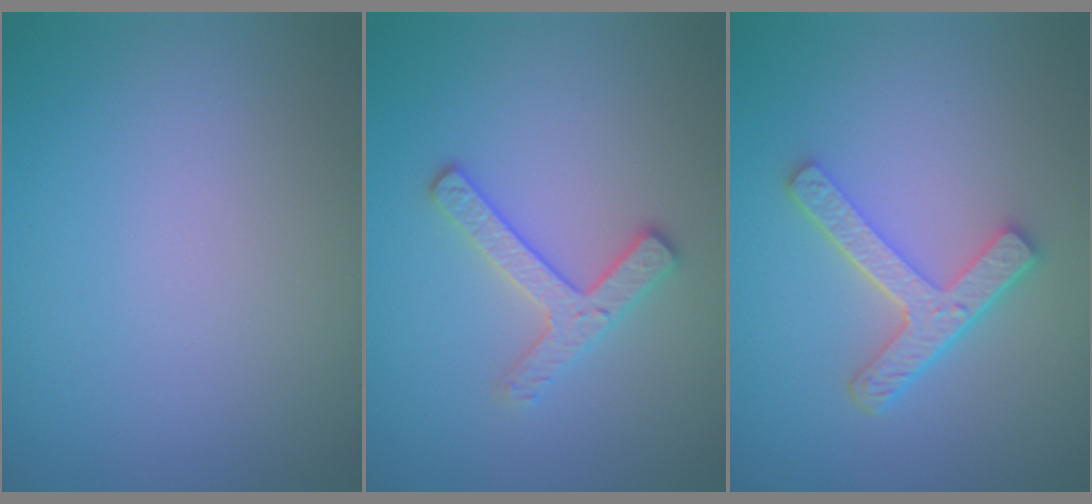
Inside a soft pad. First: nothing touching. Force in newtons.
{"total": 2.8, "press": 2.6, "slide": 1.1}
{"total": 4.3, "press": 3.3, "slide": 2.8}